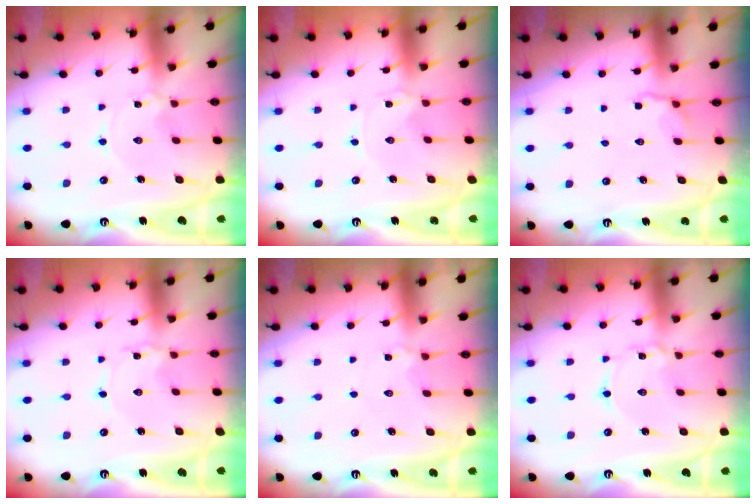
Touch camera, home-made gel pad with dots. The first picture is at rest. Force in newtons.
{"total": 0.0}
{"total": 2.5, "press": 1.9, "slide": 1.6}
{"total": 0.9, "press": 0.9, "slide": 0.1}
{"total": 2.9, "press": 2.9, "slide": 0.5}
{"total": 2.3, "press": 2.3, "slide": 0.2}